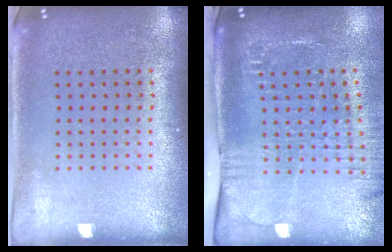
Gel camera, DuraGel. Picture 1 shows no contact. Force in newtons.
{"total": 2.6, "press": 2.1, "slide": 1.6}